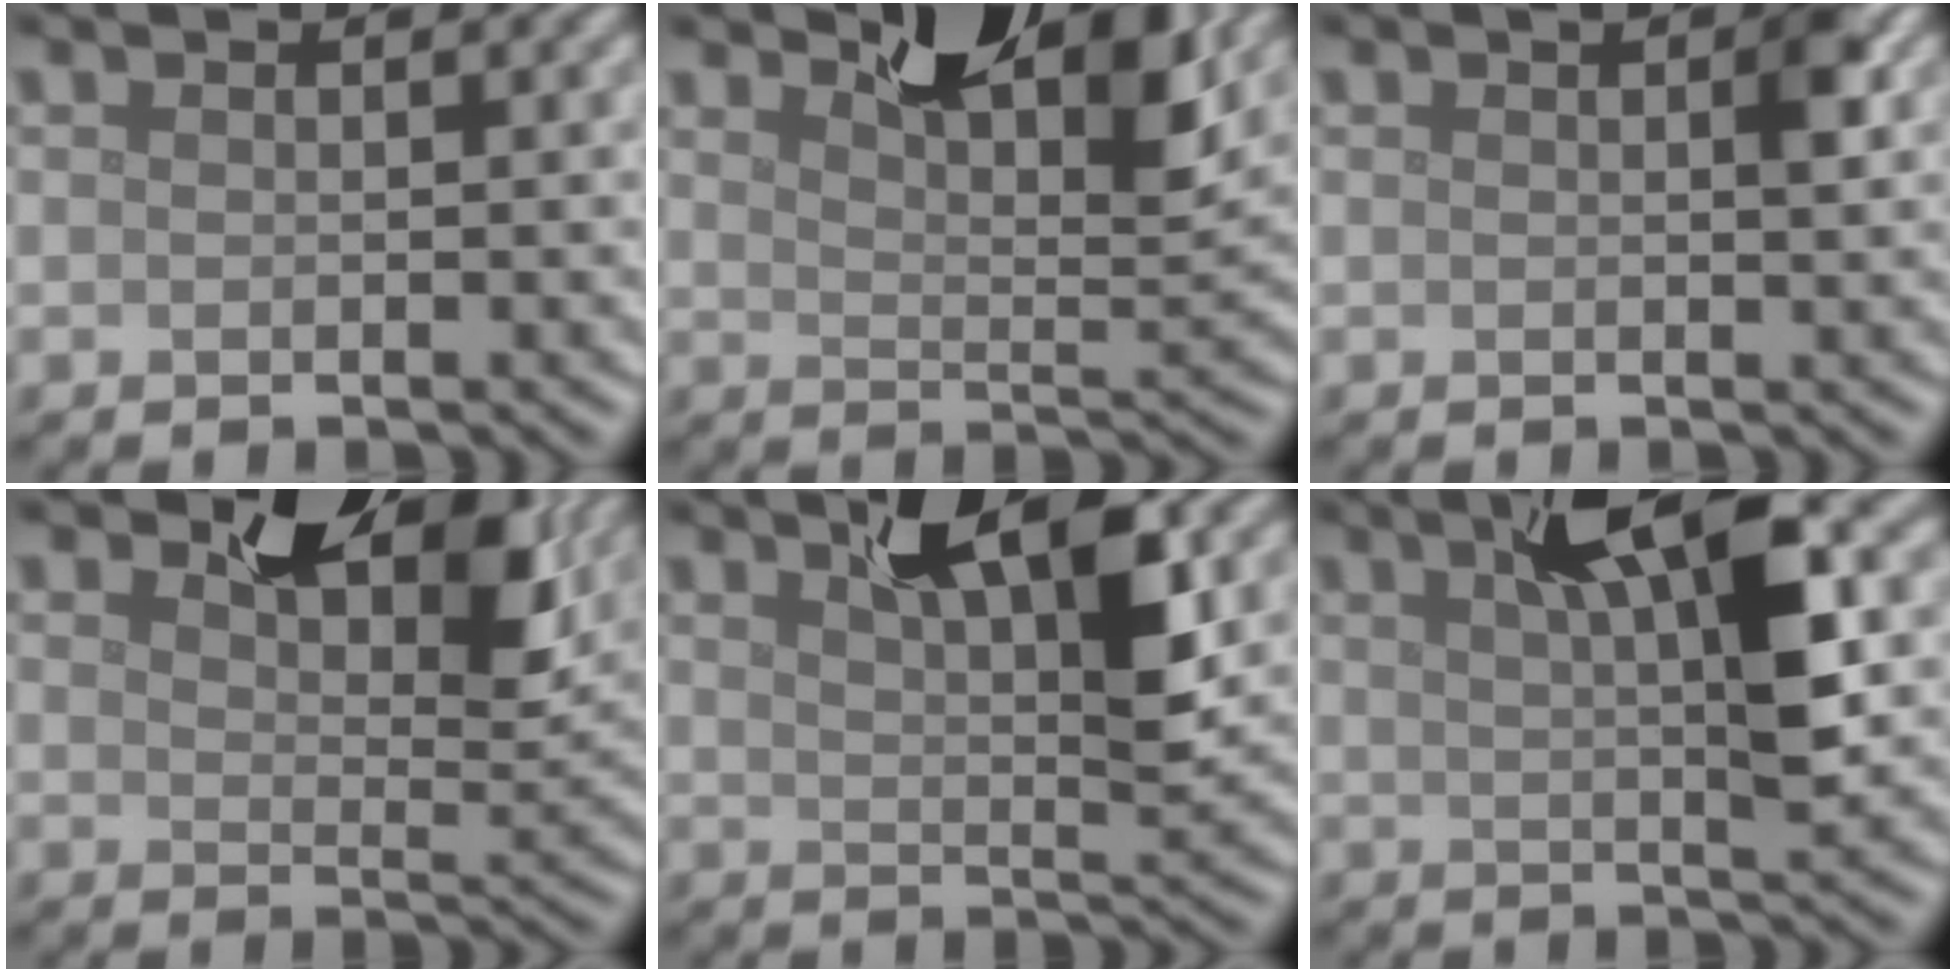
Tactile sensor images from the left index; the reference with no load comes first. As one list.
[{"total": 7.4, "force": [5.1, 2.3, 4.9], "torque": [-0.074, 0.000, 0.080]}, {"total": 2.2, "force": [0.7, 0.7, 2.0], "torque": [-0.024, 0.002, 0.010]}, {"total": 7.6, "force": [4.3, 3.5, 5.2], "torque": [-0.072, 0.000, 0.065]}, {"total": 6.6, "force": [3.4, 1.9, 5.4], "torque": [-0.085, 0.001, 0.053]}, {"total": 7.5, "force": [2.7, 1.6, 6.8], "torque": [-0.108, 0.011, 0.042]}]